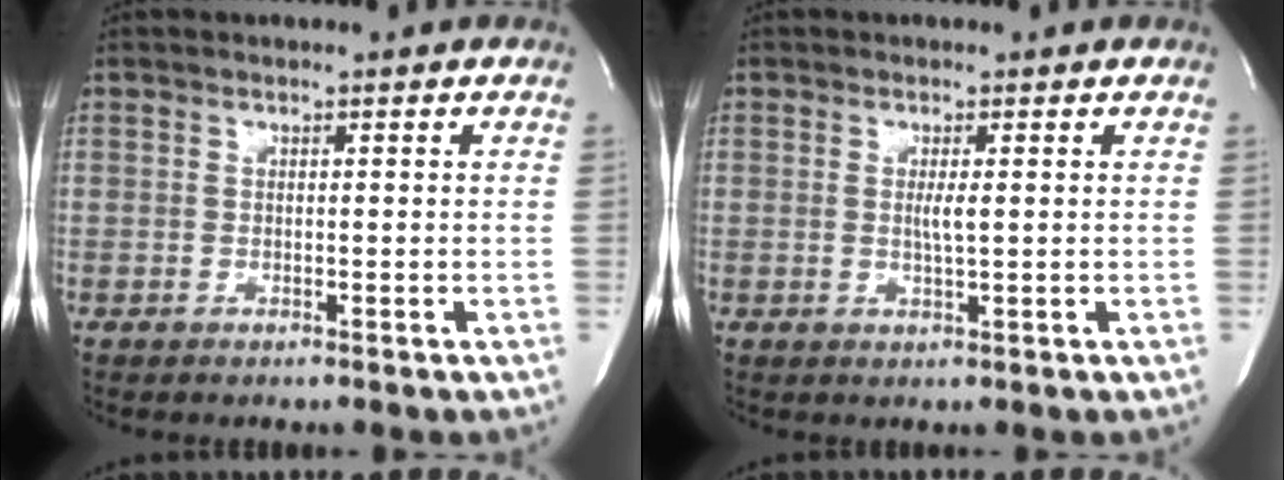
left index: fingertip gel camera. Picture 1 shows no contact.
{"total": 1.9, "force": [0.2, 0.0, 1.9], "torque": [-0.041, -0.002, 0.004]}